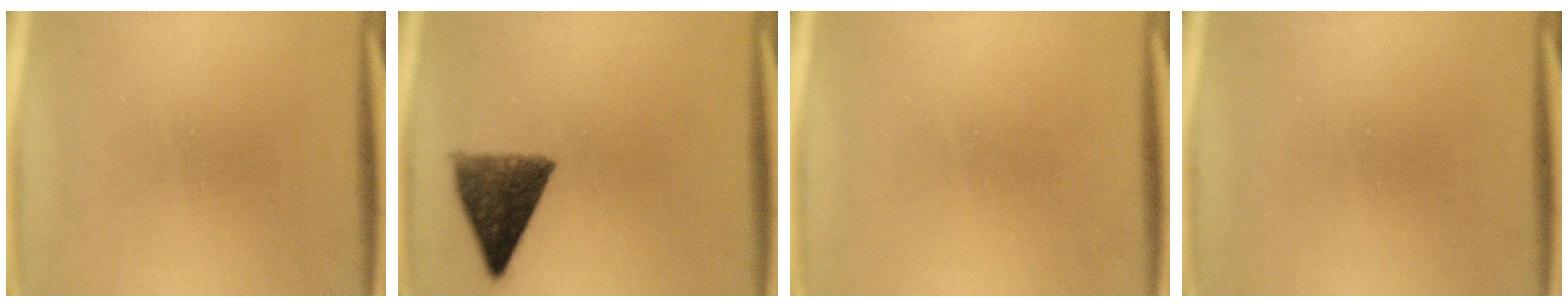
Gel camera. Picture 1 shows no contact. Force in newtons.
{"total": 8.8}
{"total": 1.7}
{"total": 0.0}